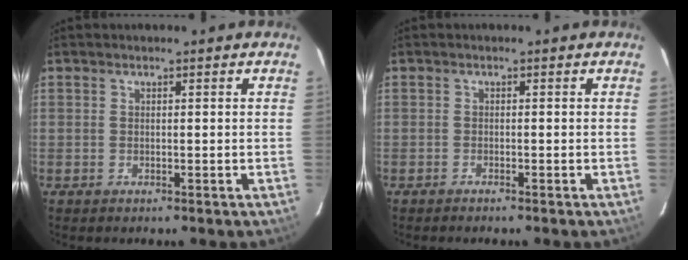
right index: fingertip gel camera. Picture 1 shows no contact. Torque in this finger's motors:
{"motor_torque": [0.04, -0.01, 0.04, 0.01]}